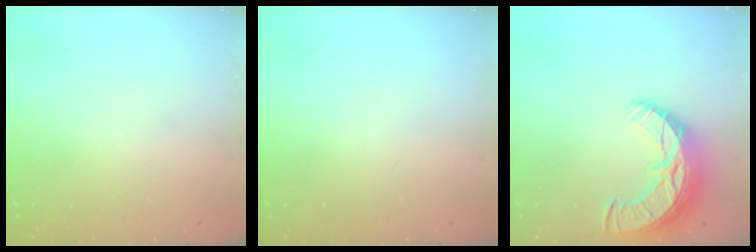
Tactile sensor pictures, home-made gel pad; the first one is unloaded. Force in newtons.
{"total": 0.0}
{"total": 15.2, "press": 15.2, "slide": 1.0}